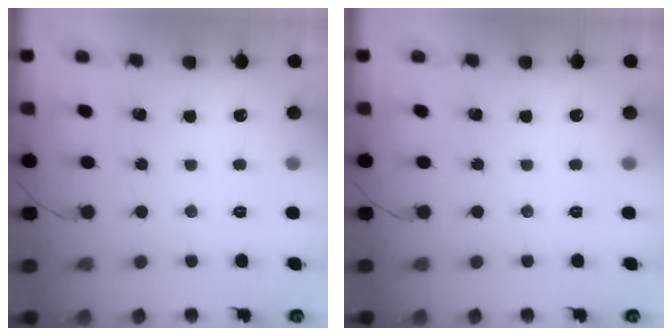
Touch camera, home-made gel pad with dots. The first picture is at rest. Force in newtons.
{"total": 0.0}